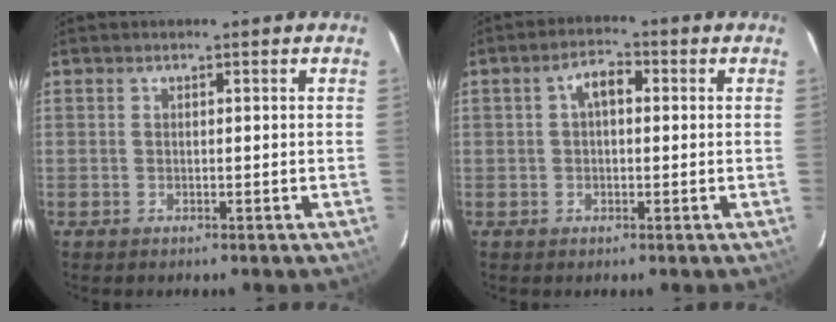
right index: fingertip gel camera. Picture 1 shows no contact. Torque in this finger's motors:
{"motor_torque": [0.11, -0.02, 0.27, 0.07]}